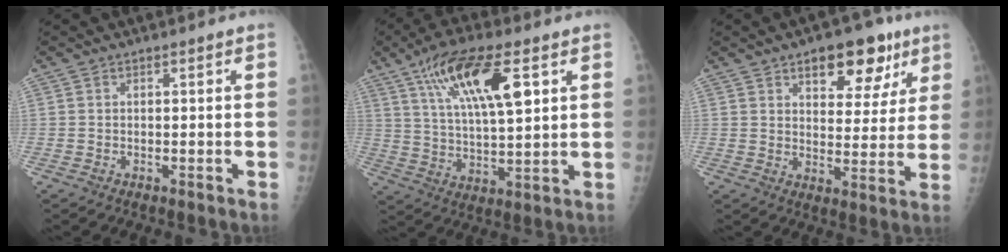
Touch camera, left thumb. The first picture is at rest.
{"total": 15.8, "force": [6.7, 5.1, 13.4], "torque": [-0.230, -0.014, 0.121]}
{"total": 12.6, "force": [7.2, 6.5, 8.0], "torque": [-0.059, -0.028, 0.100]}